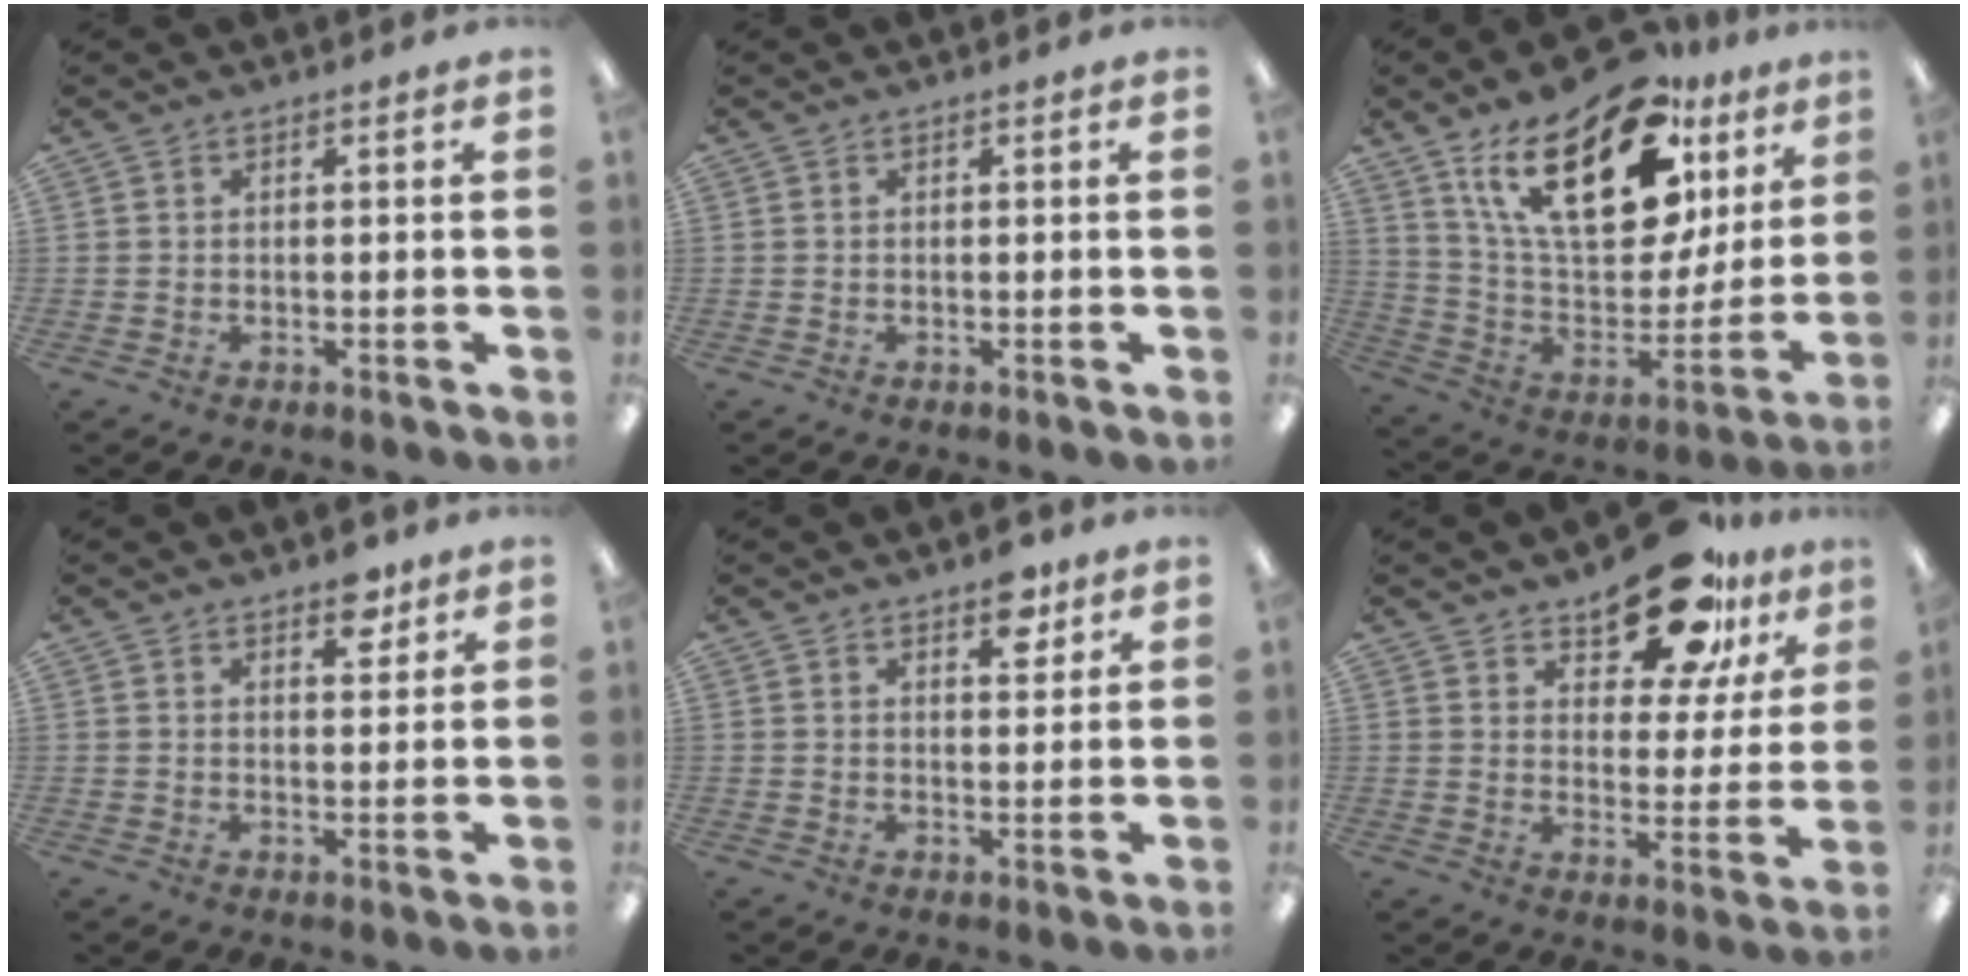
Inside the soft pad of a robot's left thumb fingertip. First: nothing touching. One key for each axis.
{"total": 0.0}
{"total": 25.6, "fx": 14.9, "fy": 11.6, "fz": 17.2, "tx": -0.306, "ty": -0.082, "tz": 0.255}
{"total": 5.2, "fx": 3.9, "fy": 2.4, "fz": 2.4, "tx": -0.007, "ty": -0.024, "tz": 0.061}
{"total": 5.9, "fx": 4.2, "fy": 2.8, "fz": 3.0, "tx": -0.021, "ty": -0.022, "tz": 0.067}
{"total": 17.1, "fx": 12.4, "fy": 7.9, "fz": 8.9, "tx": -0.124, "ty": -0.071, "tz": 0.212}